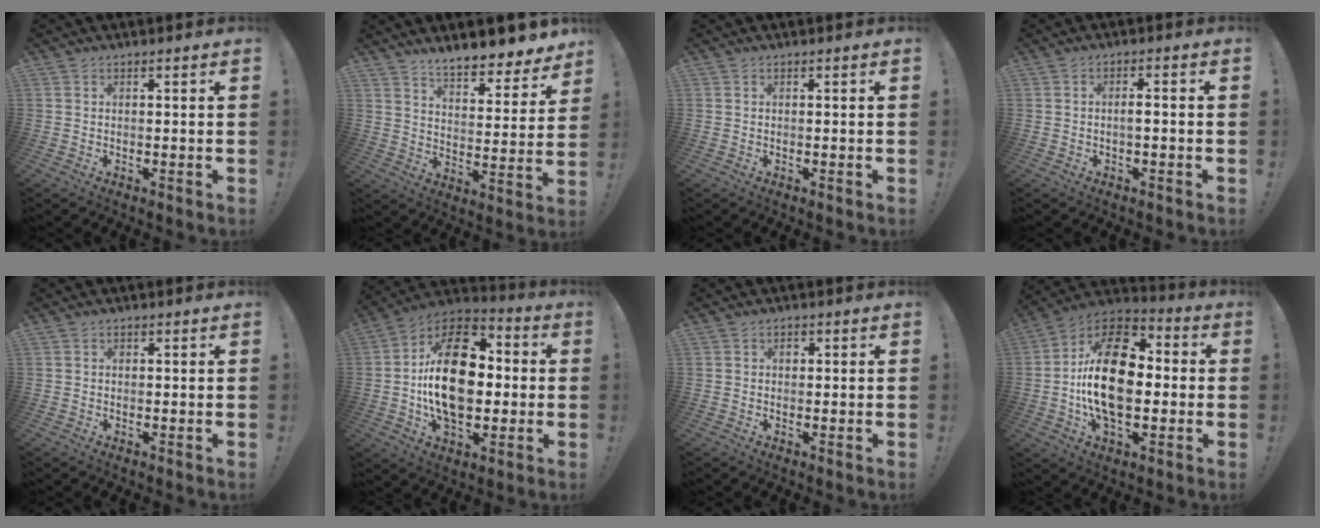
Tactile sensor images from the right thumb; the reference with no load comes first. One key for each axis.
{"total": 9.9, "fx": 8.9, "fy": 2.1, "fz": 3.7, "tx": -0.057, "ty": -0.078, "tz": 0.156}
{"total": 0.0}
{"total": 2.2, "fx": -0.7, "fy": 0.3, "fz": 2.0, "tx": -0.035, "ty": 0.007, "tz": -0.015}
{"total": 0.5, "fx": 0.2, "fy": 0.5, "fz": 0.2, "tx": 0.003, "ty": -0.001, "tz": 0.002}
{"total": 25.0, "fx": 0.6, "fy": 15.8, "fz": 19.3, "tx": -0.325, "ty": 0.018, "tz": 0.013}
{"total": 1.2, "fx": 0.2, "fy": 1.1, "fz": 0.6, "tx": 0.002, "ty": -0.001, "tz": -0.002}
{"total": 23.8, "fx": -0.2, "fy": 14.0, "fz": 19.2, "tx": -0.334, "ty": 0.014, "tz": -0.005}